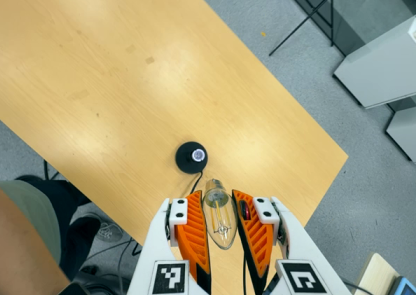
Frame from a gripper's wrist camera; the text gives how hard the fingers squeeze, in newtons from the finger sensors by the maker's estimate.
{"total": 15.8, "left": 17.2, "right": 14.3}